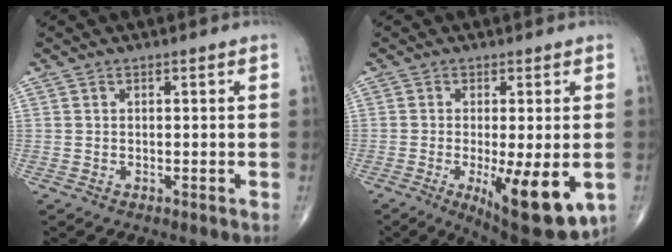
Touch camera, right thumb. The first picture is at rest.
{"total": 13.8, "force": [-3.8, 4.0, 12.6], "torque": [-0.170, -0.024, -0.044]}